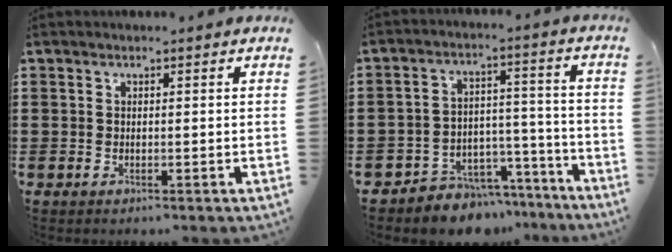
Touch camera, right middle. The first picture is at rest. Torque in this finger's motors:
{"motor_torque": [1.25, -0.89, 0.09, 0.06]}